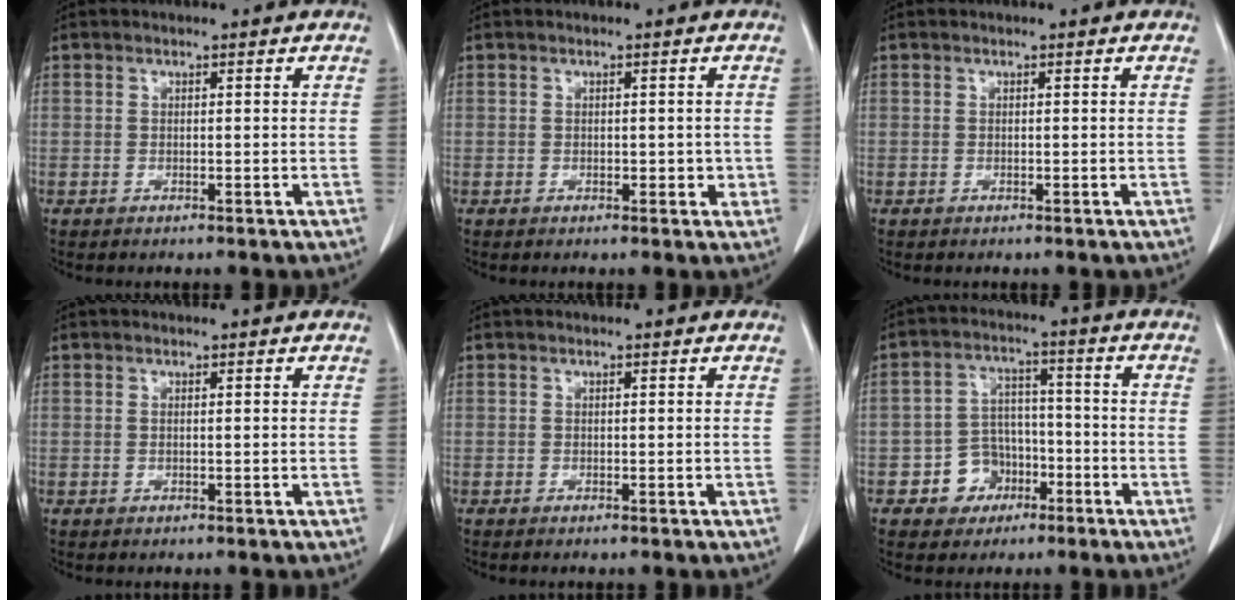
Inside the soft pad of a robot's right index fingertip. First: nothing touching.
{"total": 2.1, "force": [-0.3, 1.3, 1.6], "torque": [-0.019, 0.004, 0.000]}
{"total": 0.0}
{"total": 0.5, "force": [0.0, 0.1, 0.5], "torque": [-0.014, 0.001, 0.003]}
{"total": 0.0}
{"total": 6.6, "force": [-3.0, 5.6, 1.7], "torque": [-0.028, 0.019, -0.040]}